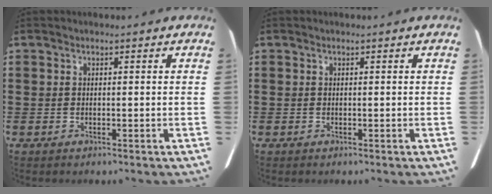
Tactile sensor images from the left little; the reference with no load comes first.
{"total": 0.0}